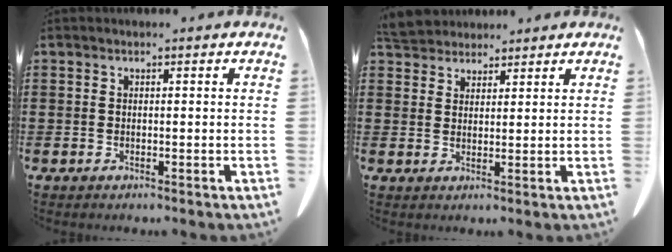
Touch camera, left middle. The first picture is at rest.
{"total": 4.3, "force": [4.1, 1.2, 0.7], "torque": [-0.028, -0.005, 0.078]}